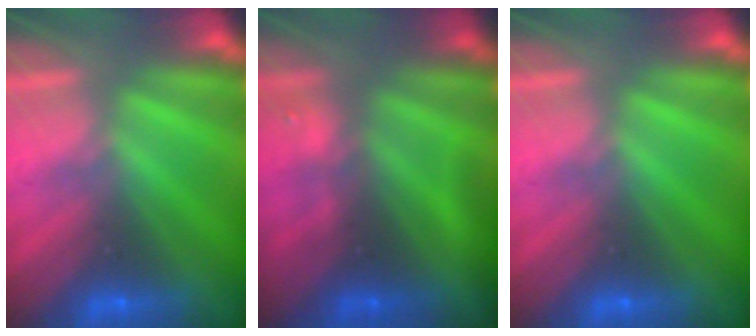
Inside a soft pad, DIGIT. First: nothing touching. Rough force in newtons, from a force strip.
{"total": 7.7}
{"total": 0.0}